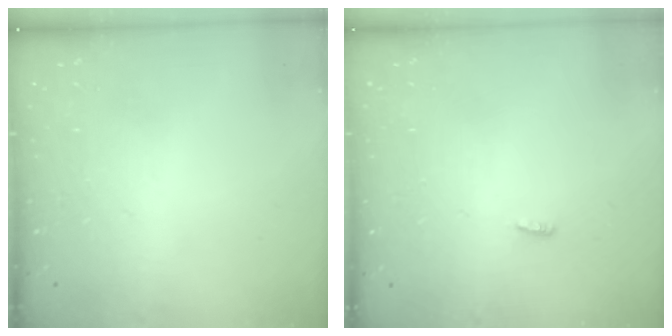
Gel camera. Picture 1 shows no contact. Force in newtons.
{"total": 2.8, "press": 2.7, "slide": 0.8}